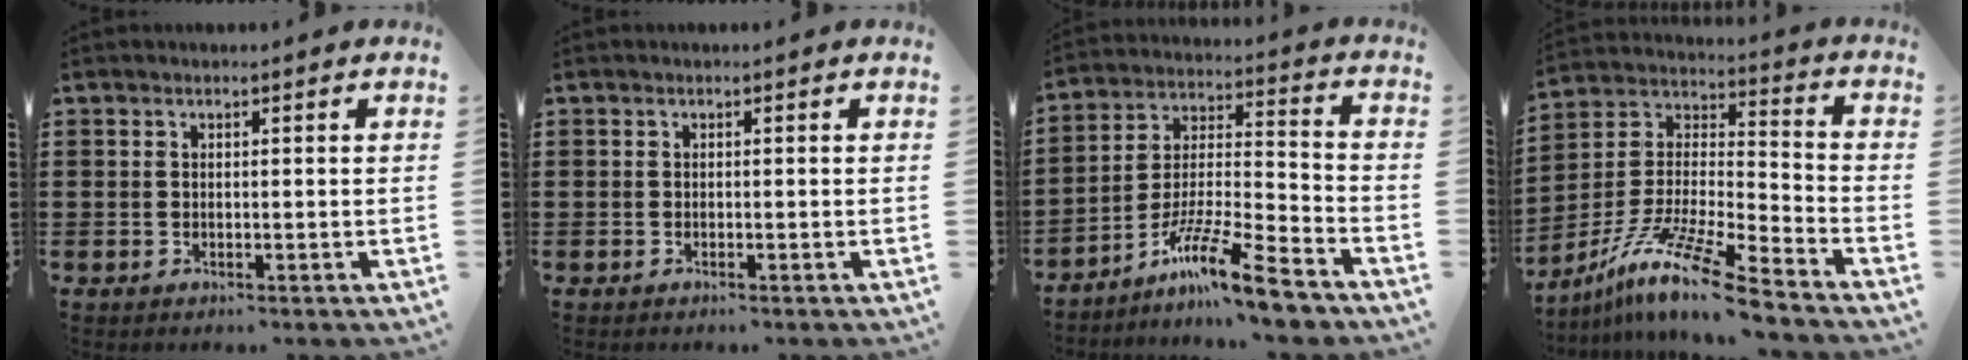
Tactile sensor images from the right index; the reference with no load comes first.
{"total": 0.0}
{"total": 12.3, "force": [-9.5, 0.8, 7.7], "torque": [-0.130, 0.018, -0.180]}
{"total": 12.9, "force": [-10.4, 0.1, 7.7], "torque": [-0.152, 0.009, -0.203]}